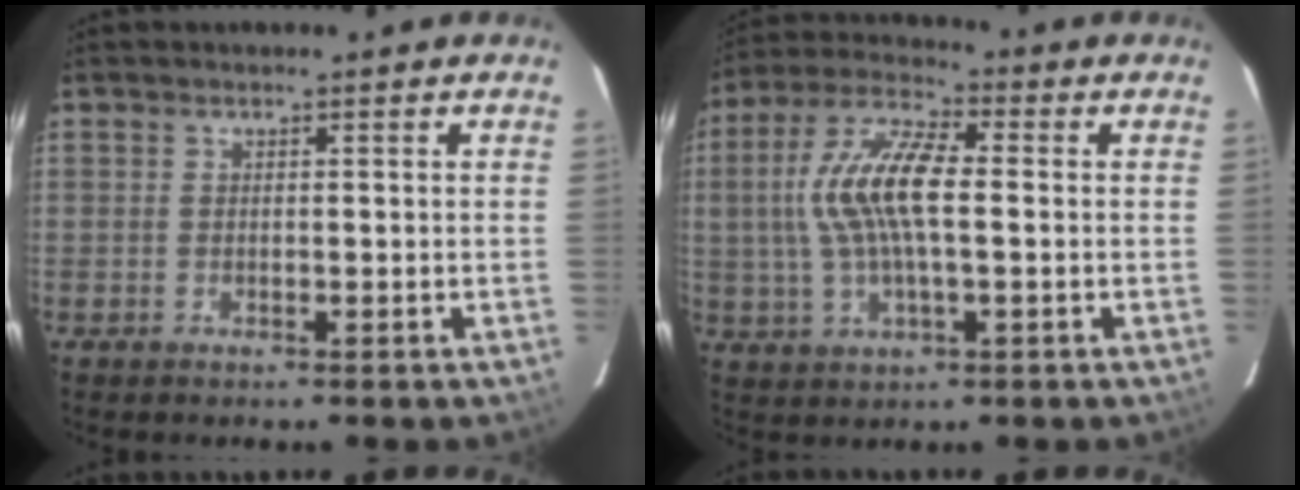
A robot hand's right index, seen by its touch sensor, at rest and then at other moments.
{"total": 13.0, "force": [0.6, 4.7, 12.1], "torque": [-0.249, 0.015, 0.008]}